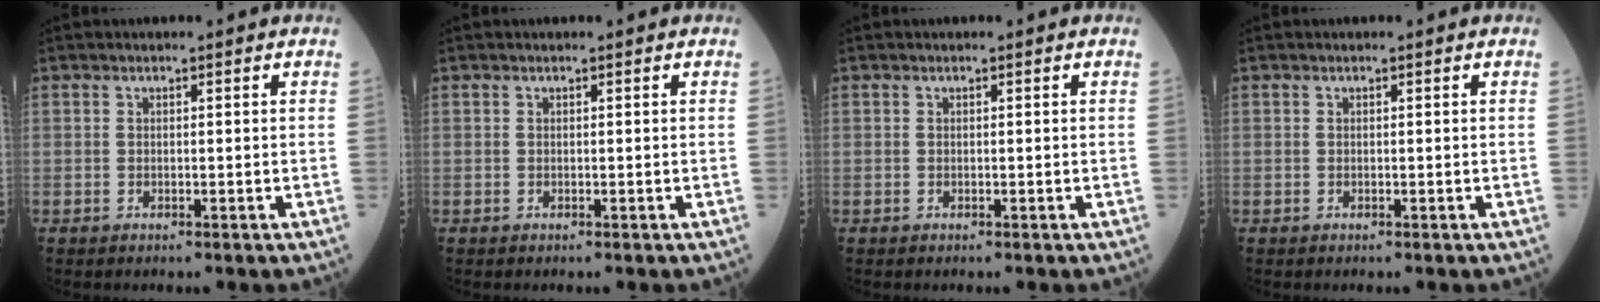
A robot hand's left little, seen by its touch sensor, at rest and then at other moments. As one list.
[{"total": 0.0}, {"total": 0.0}, {"total": 0.0}]